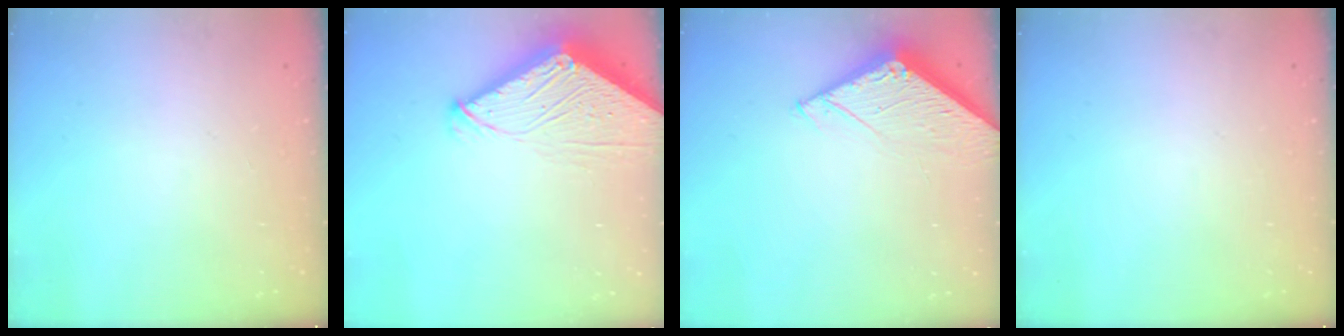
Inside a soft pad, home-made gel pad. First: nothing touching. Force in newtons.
{"total": 7.1, "press": 7.1, "slide": 0.8}
{"total": 5.0, "press": 4.9, "slide": 0.5}
{"total": 0.0}